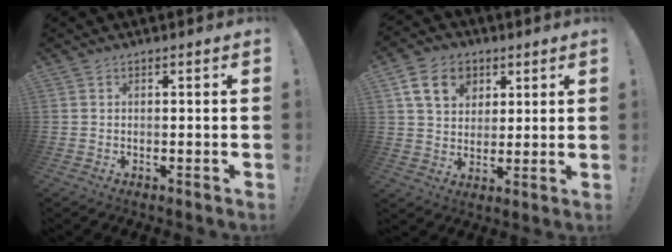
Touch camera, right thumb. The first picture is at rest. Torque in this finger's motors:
{"motor_torque": [0.08, 0.11, 0.10, 0.12, 0.01]}